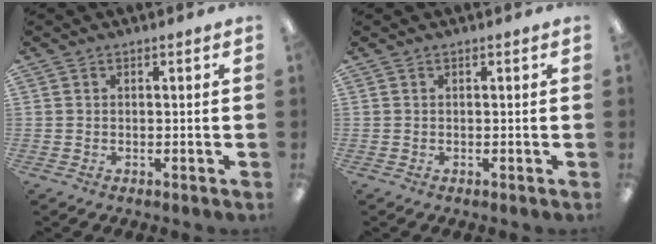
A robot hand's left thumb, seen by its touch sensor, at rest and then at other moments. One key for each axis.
{"total": 0.0}